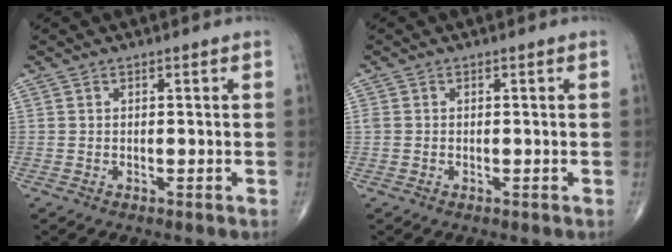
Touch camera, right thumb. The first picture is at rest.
{"total": 0.8, "force": [0.0, 0.7, 0.4], "torque": [-0.014, 0.003, 0.002]}